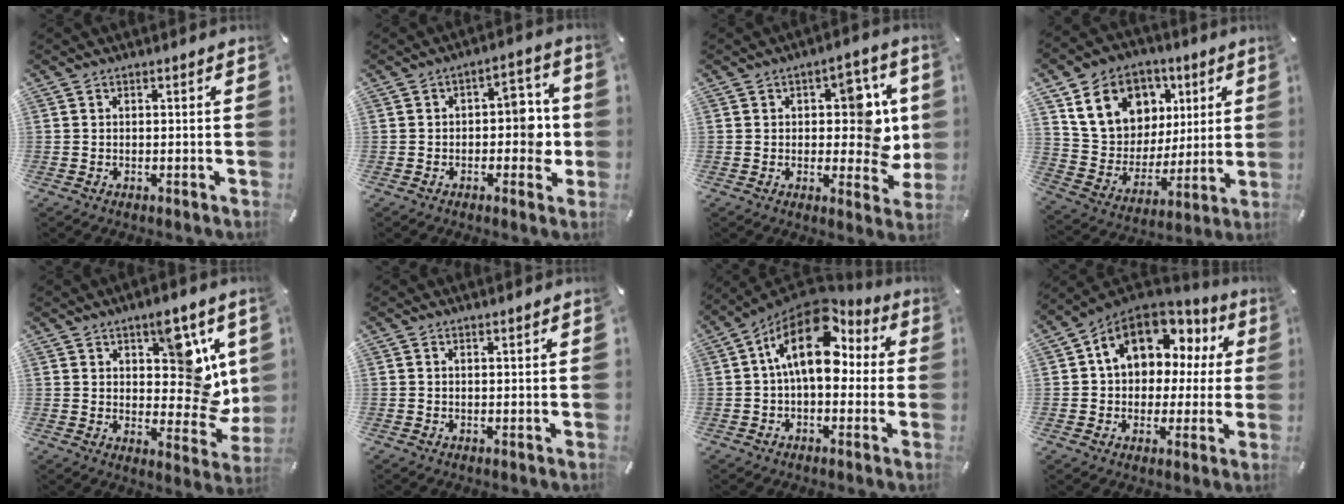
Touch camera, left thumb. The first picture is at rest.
{"total": 8.1, "force": [-0.8, 4.9, 6.4], "torque": [-0.073, 0.005, -0.020]}
{"total": 11.8, "force": [1.4, 7.2, 9.3], "torque": [-0.092, -0.008, 0.019]}
{"total": 17.2, "force": [7.7, 14.0, 6.5], "torque": [-0.116, -0.026, 0.152]}
{"total": 13.7, "force": [4.9, 8.1, 9.9], "torque": [-0.089, -0.042, 0.085]}
{"total": 0.9, "force": [0.9, -0.1, 0.4], "torque": [-0.006, -0.003, 0.016]}
{"total": 17.7, "force": [4.2, 10.1, 13.9], "torque": [-0.242, -0.021, 0.068]}
{"total": 14.3, "force": [5.4, 10.5, 8.1], "torque": [-0.140, -0.018, 0.101]}